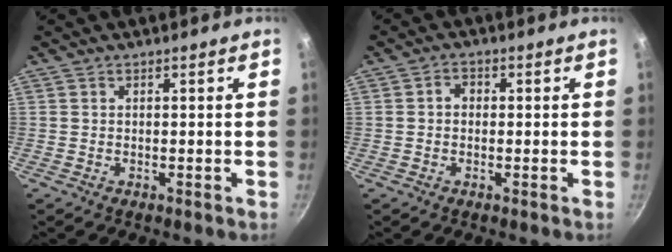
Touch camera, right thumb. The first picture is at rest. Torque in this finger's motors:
{"motor_torque": [-0.10, 0.01, 0.05, 0.00, 0.02]}